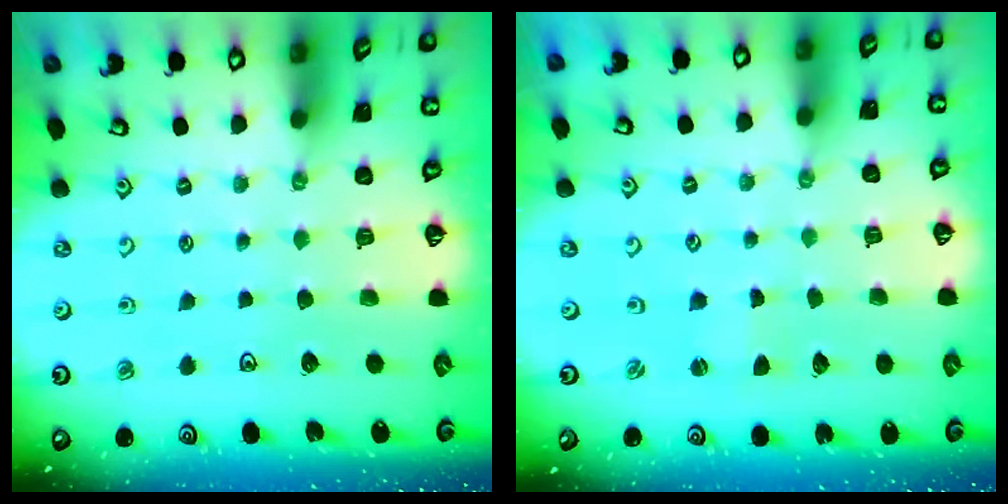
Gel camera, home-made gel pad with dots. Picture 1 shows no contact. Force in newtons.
{"total": 0.0}